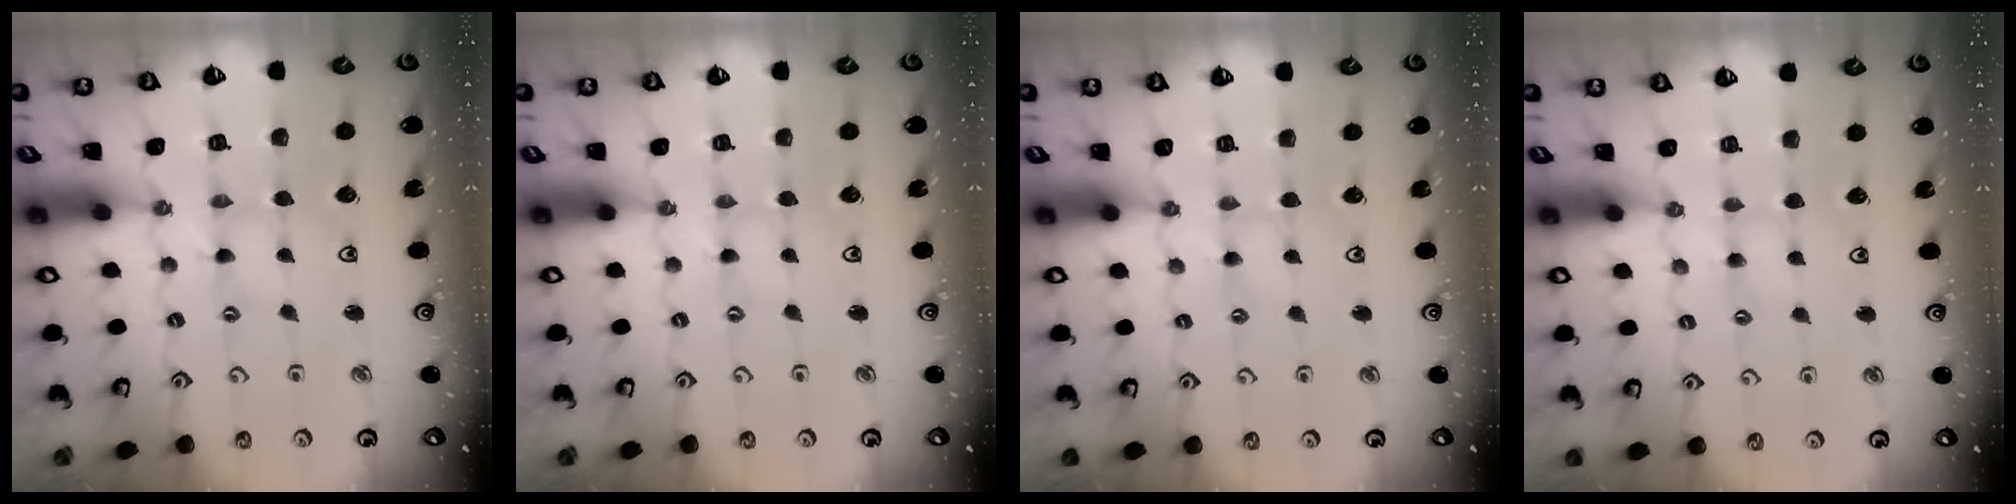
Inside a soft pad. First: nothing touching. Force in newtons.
{"total": 0.0}
{"total": 1.1, "press": 1.1, "slide": 0.4}
{"total": 2.6, "press": 2.6, "slide": 0.4}